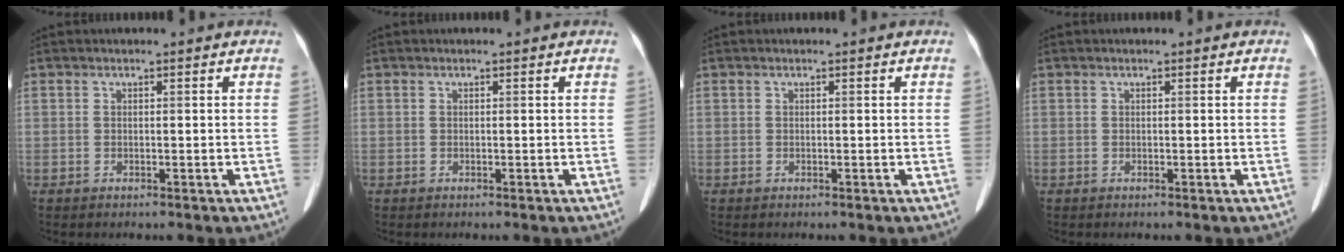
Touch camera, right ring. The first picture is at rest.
{"total": 0.0}
{"total": 0.0}
{"total": 0.0}